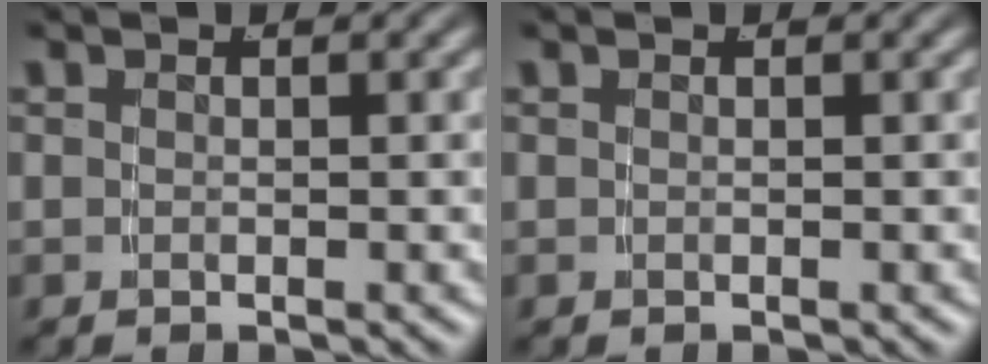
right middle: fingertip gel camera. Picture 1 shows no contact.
{"total": 0.0}